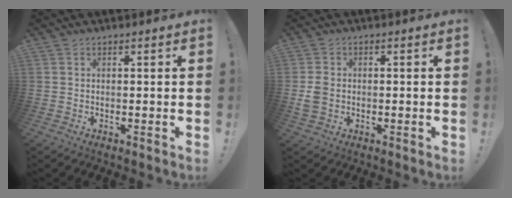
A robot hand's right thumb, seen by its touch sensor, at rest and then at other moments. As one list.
[{"total": 4.3, "force": [-0.8, 3.1, 2.8], "torque": [-0.056, 0.008, -0.012]}]